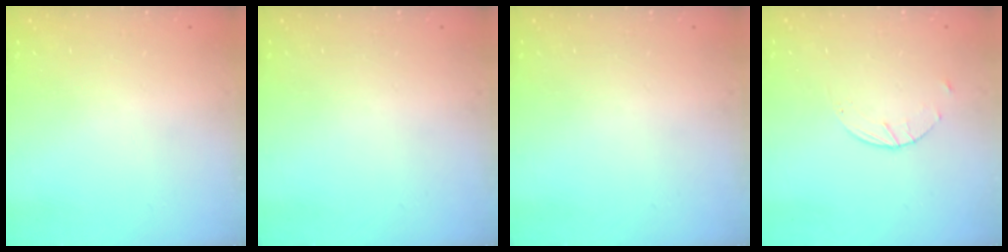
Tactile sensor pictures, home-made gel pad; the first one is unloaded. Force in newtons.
{"total": 0.0}
{"total": 0.0}
{"total": 2.6, "press": 2.6, "slide": 0.4}